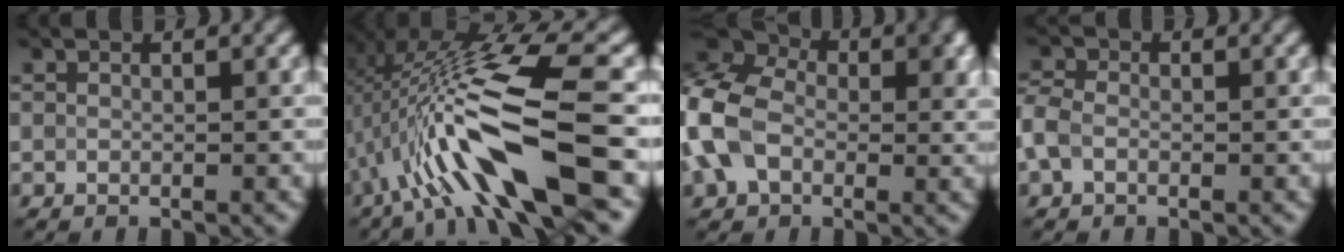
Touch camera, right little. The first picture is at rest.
{"total": 11.5, "force": [-1.1, 2.9, 11.1], "torque": [-0.198, 0.005, -0.020]}
{"total": 11.1, "force": [-0.5, 8.1, 7.6], "torque": [-0.180, 0.003, -0.025]}
{"total": 2.1, "force": [-0.7, 1.5, 1.2], "torque": [-0.030, 0.005, -0.023]}